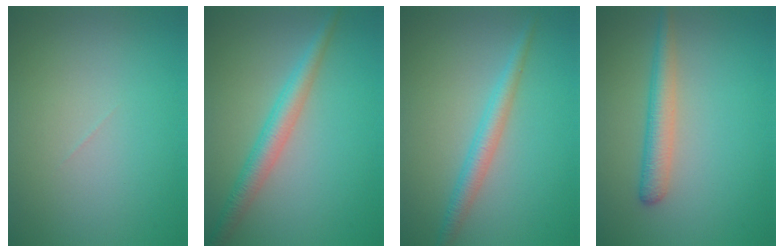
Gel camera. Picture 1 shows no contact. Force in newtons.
{"total": 3.2, "press": 3.2, "slide": 0.2}
{"total": 2.5, "press": 2.5, "slide": 0.0}
{"total": 2.8, "press": 2.8, "slide": 0.1}